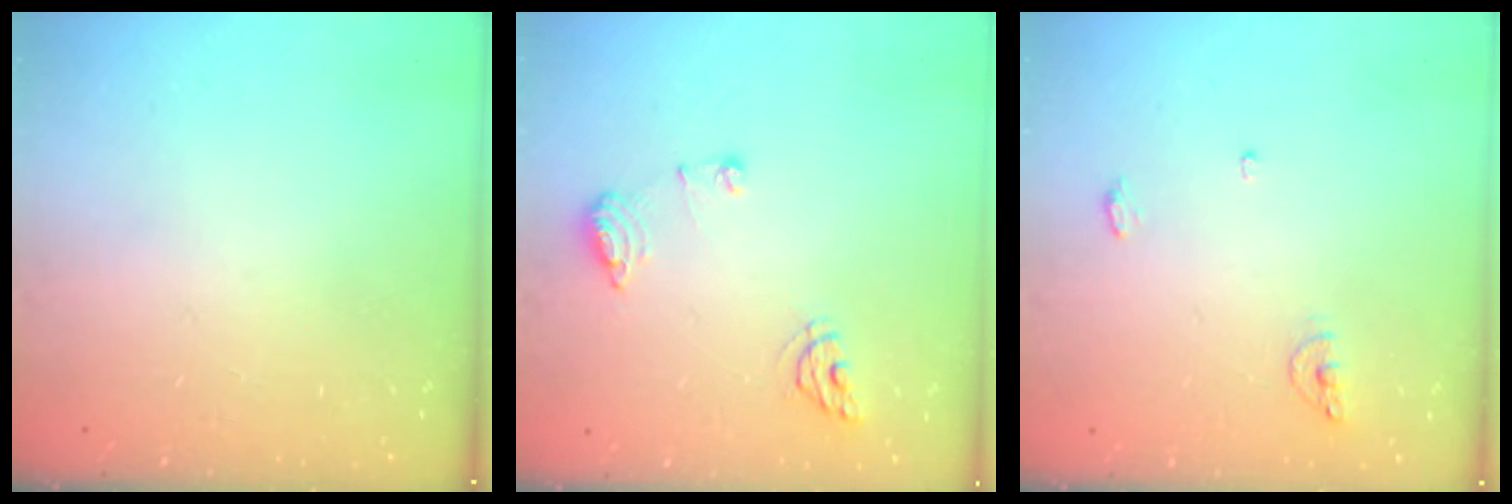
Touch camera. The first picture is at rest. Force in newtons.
{"total": 8.9, "press": 8.8, "slide": 1.1}
{"total": 6.4, "press": 6.3, "slide": 1.5}